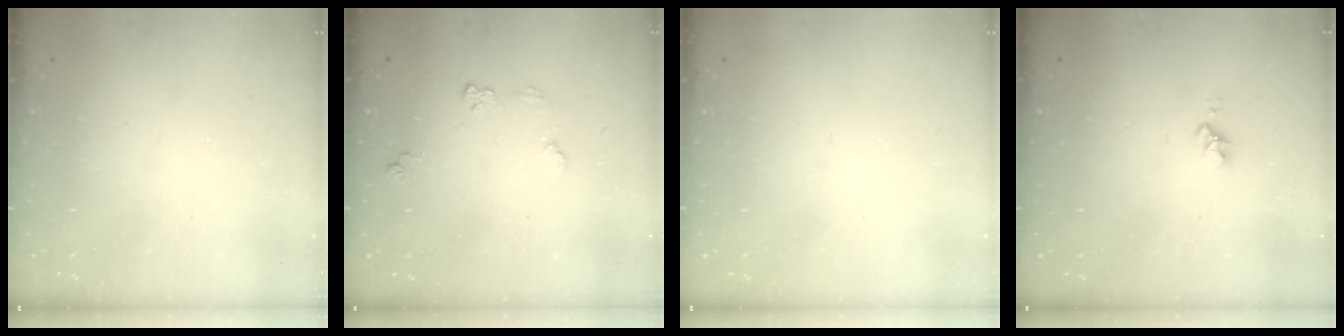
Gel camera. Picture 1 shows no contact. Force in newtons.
{"total": 5.9, "press": 5.8, "slide": 0.6}
{"total": 0.0}
{"total": 2.8, "press": 2.8, "slide": 0.4}